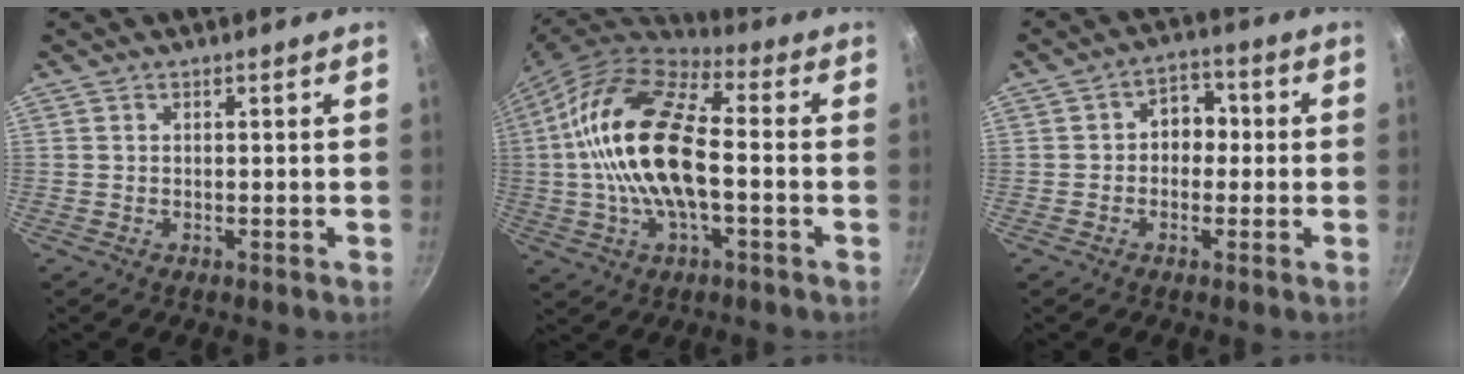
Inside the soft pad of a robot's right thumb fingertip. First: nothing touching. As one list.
[{"total": 20.2, "force": [-0.5, 9.2, 18.0], "torque": [-0.332, 0.034, -0.023]}, {"total": 5.8, "force": [-0.1, 4.6, 3.5], "torque": [-0.005, 0.015, -0.012]}]